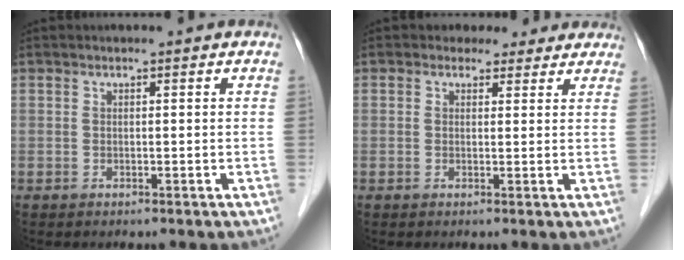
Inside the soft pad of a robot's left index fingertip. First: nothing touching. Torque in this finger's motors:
{"motor_torque": [1.13, -1.01, -0.09, -0.14]}